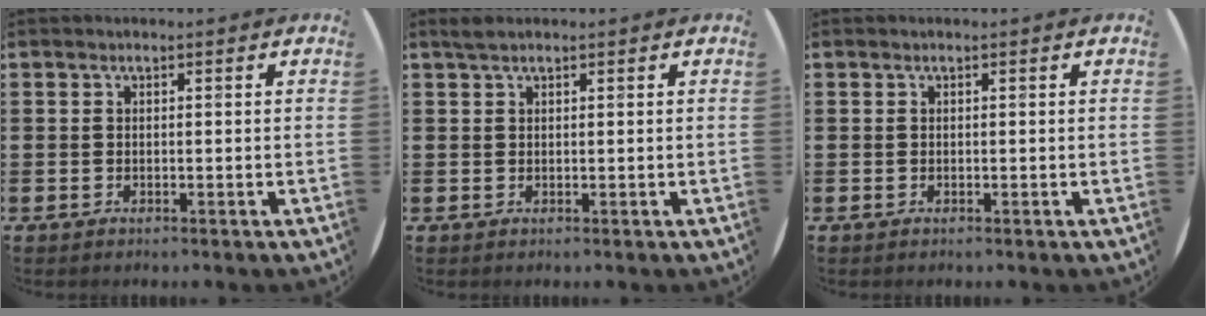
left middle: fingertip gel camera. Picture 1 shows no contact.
{"total": 1.2, "force": [1.0, 0.4, 0.5], "torque": [-0.010, 0.005, 0.018]}
{"total": 0.0}